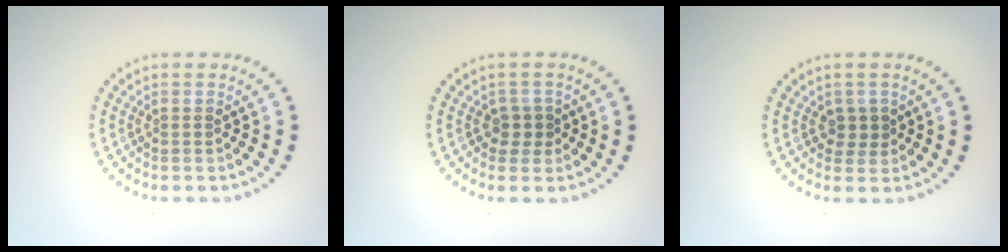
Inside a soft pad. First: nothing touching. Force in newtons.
{"total": 1.6, "press": 1.4, "slide": 0.9}
{"total": 1.7, "press": 1.5, "slide": 0.9}